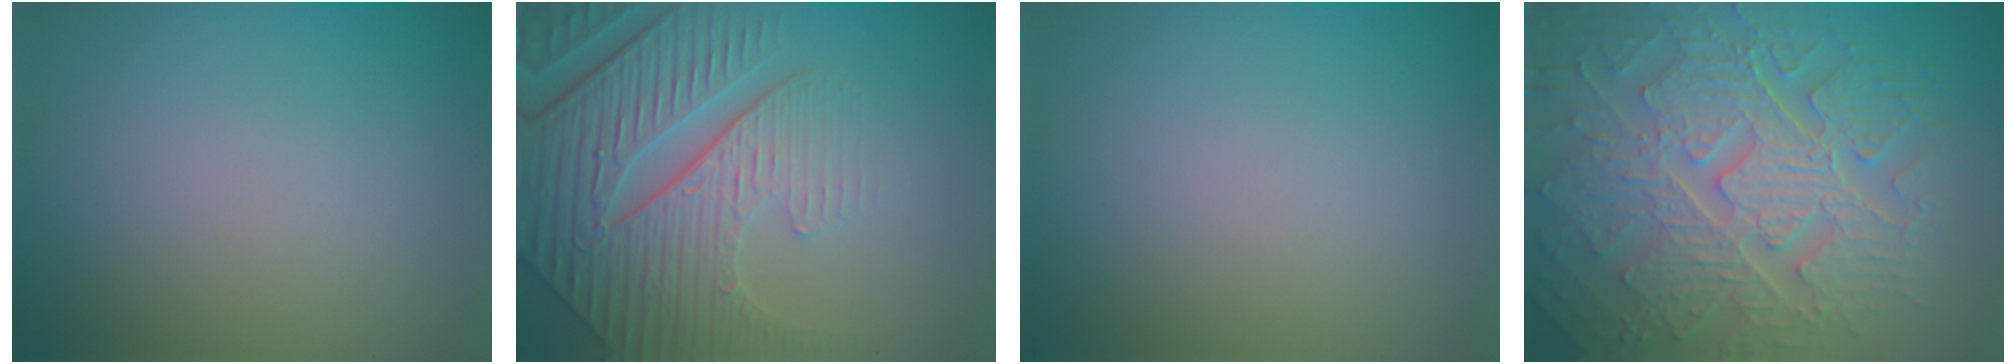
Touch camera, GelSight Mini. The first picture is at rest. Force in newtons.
{"total": 8.2, "press": 6.3, "slide": 5.2}
{"total": 0.0}
{"total": 10.4, "press": 7.0, "slide": 7.7}